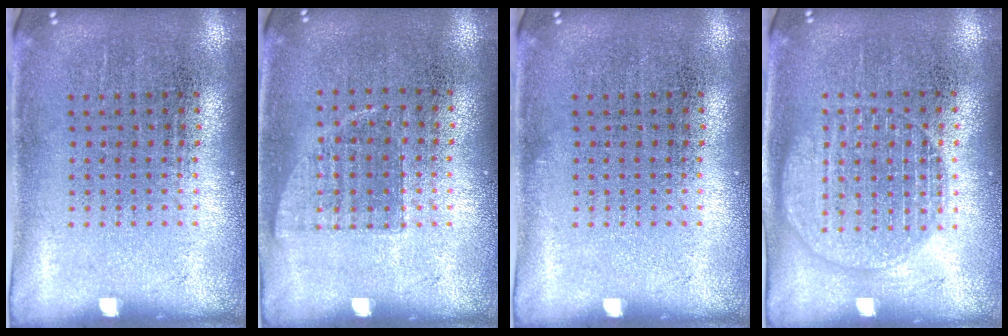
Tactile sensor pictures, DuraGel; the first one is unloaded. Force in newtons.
{"total": 0.7, "press": 0.6, "slide": 0.2}
{"total": 0.0}
{"total": 1.4, "press": 1.4, "slide": 0.1}